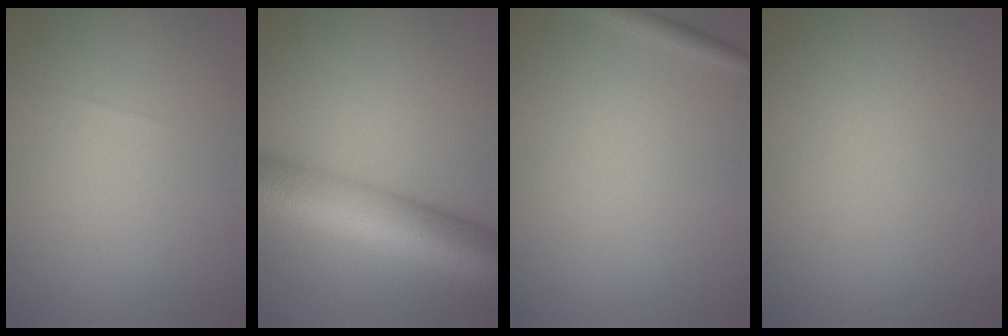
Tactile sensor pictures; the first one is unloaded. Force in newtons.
{"total": 9.9, "press": 9.9, "slide": 0.4}
{"total": 1.2, "press": 1.1, "slide": 0.1}
{"total": 0.0}